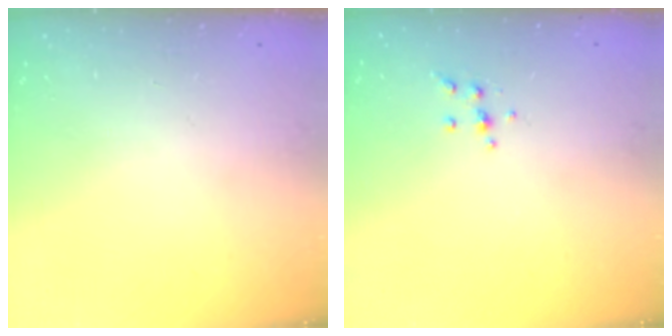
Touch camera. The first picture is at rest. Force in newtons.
{"total": 4.0, "press": 3.8, "slide": 1.0}